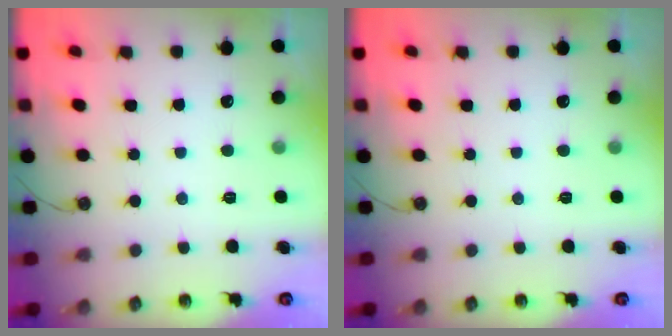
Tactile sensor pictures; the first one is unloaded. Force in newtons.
{"total": 0.0}